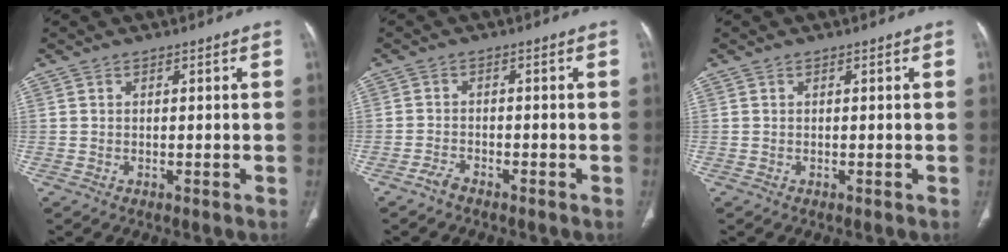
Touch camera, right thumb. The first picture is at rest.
{"total": 1.8, "force": [-1.6, 0.5, 0.6], "torque": [-0.018, 0.009, -0.031]}
{"total": 0.0}